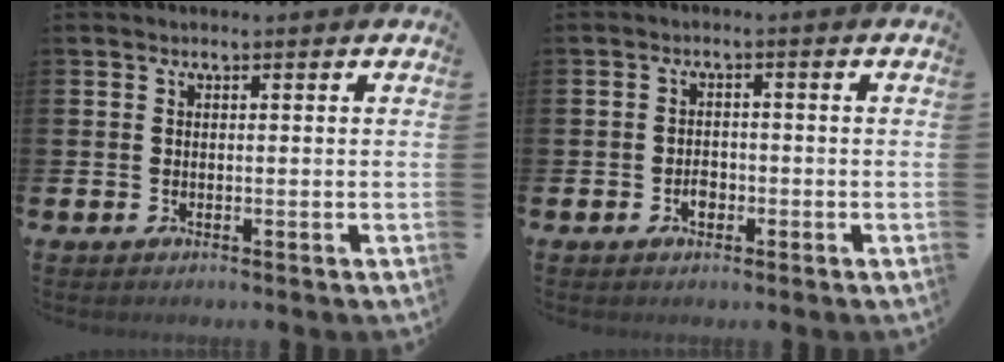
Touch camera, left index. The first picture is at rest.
{"total": 1.9, "force": [-0.7, 1.4, 1.1], "torque": [-0.009, -0.002, -0.018]}